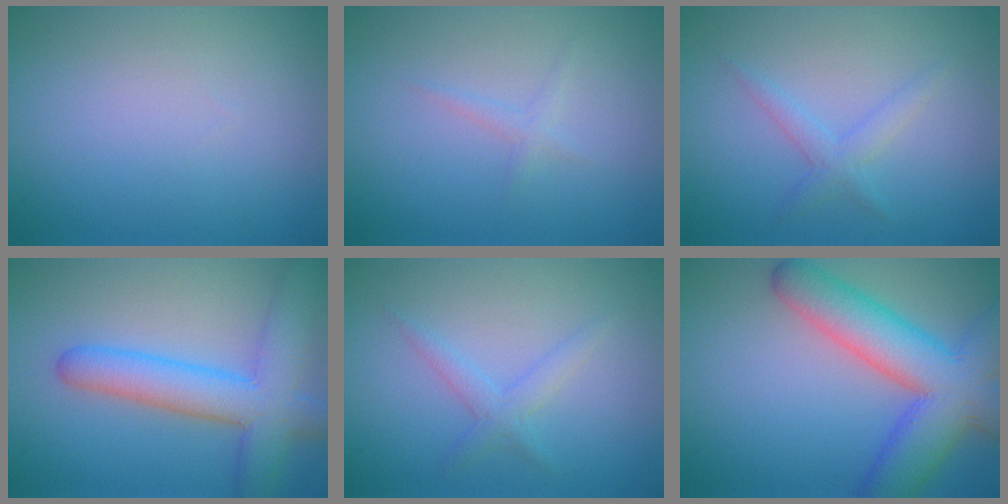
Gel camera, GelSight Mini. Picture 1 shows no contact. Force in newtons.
{"total": 0.9, "press": 0.9, "slide": 0.0}
{"total": 1.7, "press": 1.7, "slide": 0.1}
{"total": 6.6, "press": 6.6, "slide": 0.4}
{"total": 1.7, "press": 1.7, "slide": 0.1}
{"total": 9.3, "press": 9.3, "slide": 0.5}